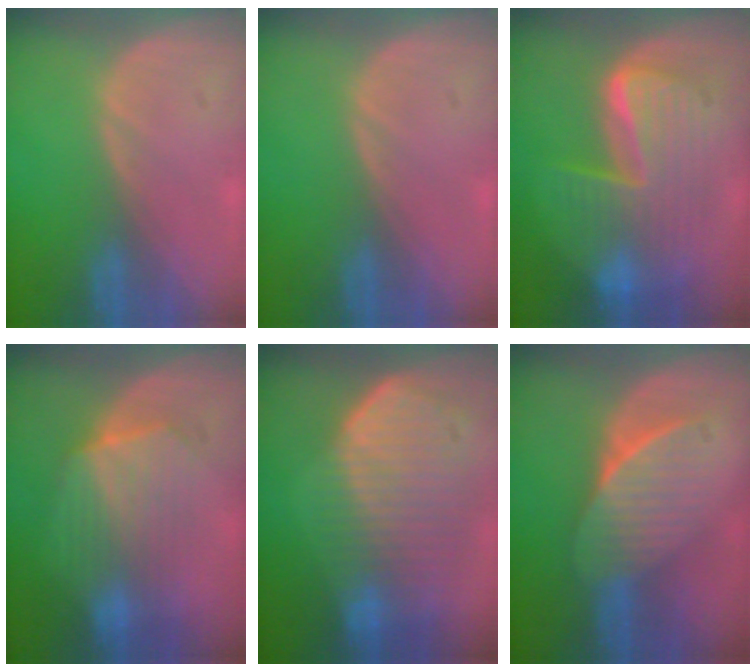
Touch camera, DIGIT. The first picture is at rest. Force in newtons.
{"total": 0.0}
{"total": 9.9, "press": 9.9, "slide": 0.9}
{"total": 7.1, "press": 6.9, "slide": 1.3}
{"total": 10.7, "press": 9.4, "slide": 5.1}
{"total": 7.6, "press": 6.8, "slide": 3.5}